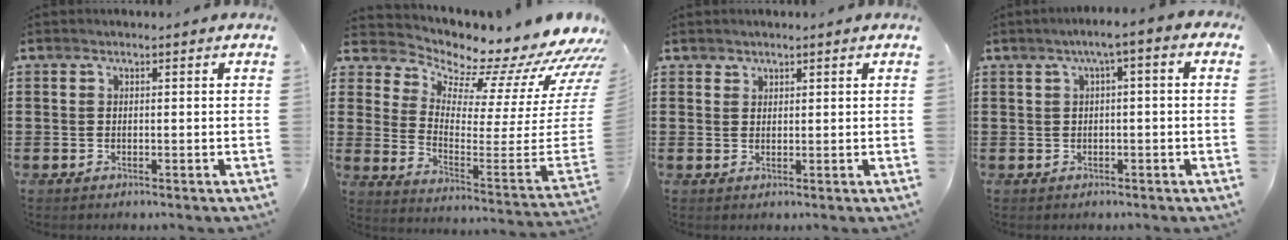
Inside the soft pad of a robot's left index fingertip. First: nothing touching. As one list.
[{"total": 7.8, "force": [7.5, 1.1, 1.7], "torque": [-0.036, -0.100, 0.116]}, {"total": 1.4, "force": [1.3, 0.5, -0.1], "torque": [-0.002, 0.000, 0.026]}, {"total": 2.7, "force": [-0.2, 0.4, 2.6], "torque": [-0.048, 0.006, -0.007]}]